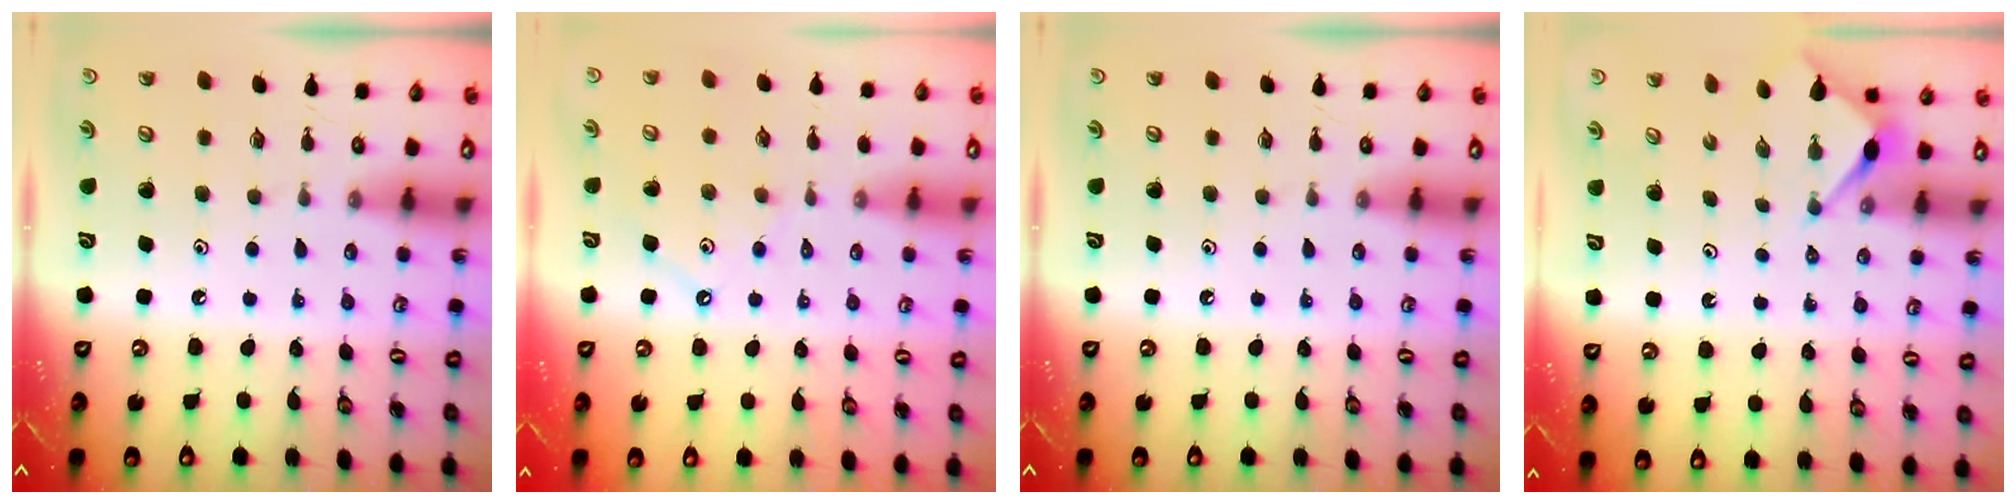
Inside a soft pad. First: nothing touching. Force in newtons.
{"total": 1.9, "press": 1.9, "slide": 0.3}
{"total": 0.0}
{"total": 3.4, "press": 3.4, "slide": 0.3}